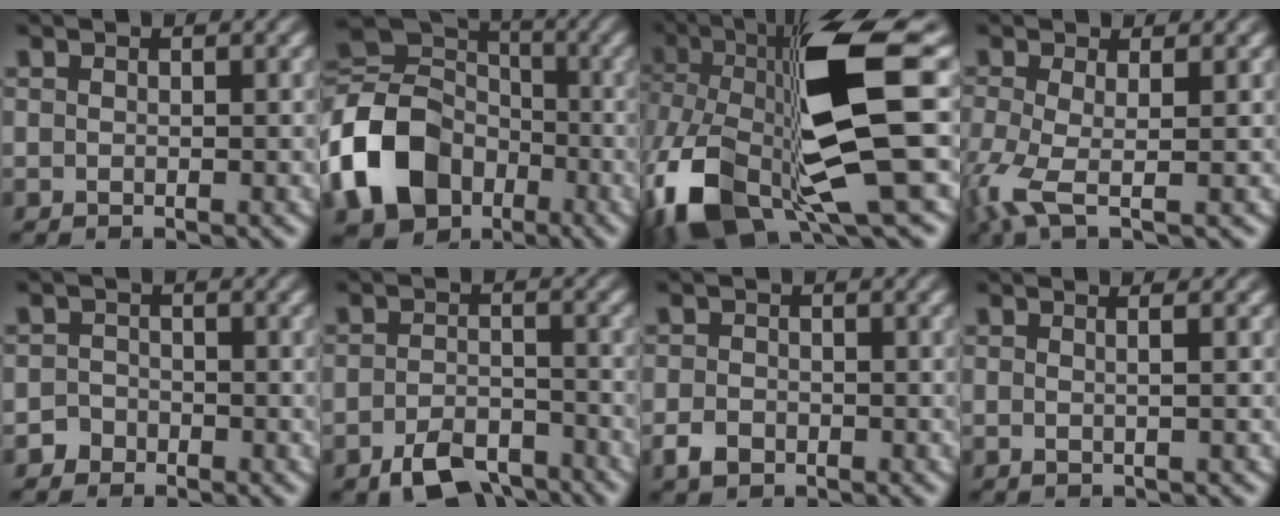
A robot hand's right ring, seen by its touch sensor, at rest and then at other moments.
{"total": 10.7, "force": [-1.9, 8.9, 5.7], "torque": [-0.116, -0.035, -0.024]}
{"total": 15.3, "force": [-1.5, 6.5, 13.8], "torque": [-0.253, -0.008, -0.006]}
{"total": 3.7, "force": [-0.9, 1.5, 3.3], "torque": [-0.097, -0.030, -0.003]}
{"total": 2.3, "force": [-1.7, 1.5, -0.2], "torque": [0.000, -0.010, -0.030]}
{"total": 5.2, "force": [-4.4, 2.1, 1.7], "torque": [-0.007, -0.010, -0.074]}
{"total": 1.9, "force": [-1.3, 1.2, 0.6], "torque": [-0.011, -0.012, -0.020]}
{"total": 1.2, "force": [0.1, -0.6, 1.1], "torque": [-0.018, 0.000, 0.002]}